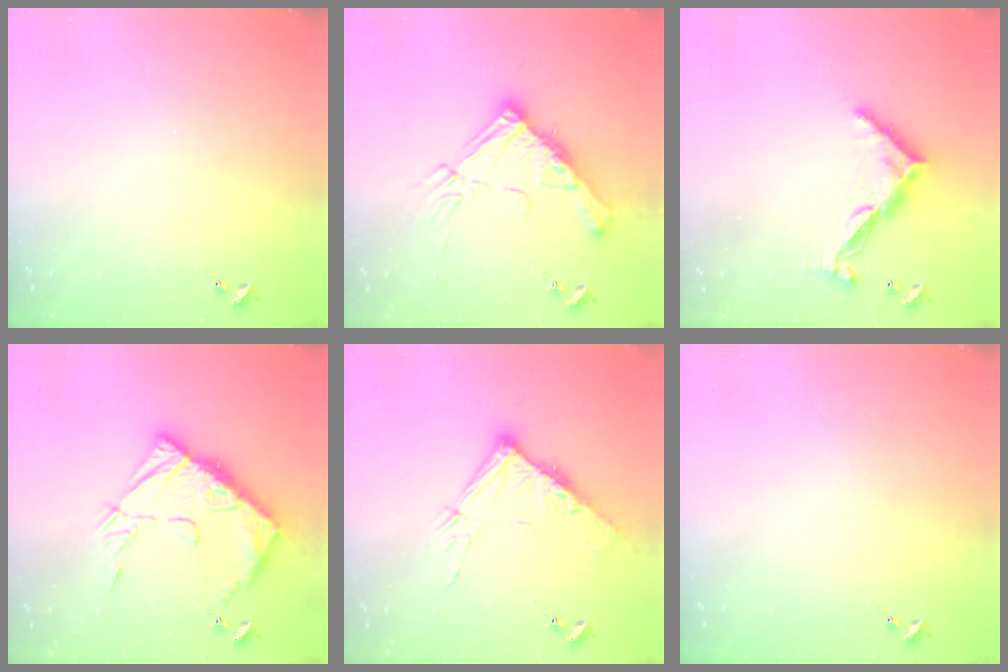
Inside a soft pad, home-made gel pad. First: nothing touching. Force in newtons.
{"total": 17.3, "press": 17.2, "slide": 1.7}
{"total": 9.9, "press": 9.9, "slide": 0.2}
{"total": 15.6, "press": 15.5, "slide": 1.4}
{"total": 13.2, "press": 13.2, "slide": 1.2}
{"total": 0.0}